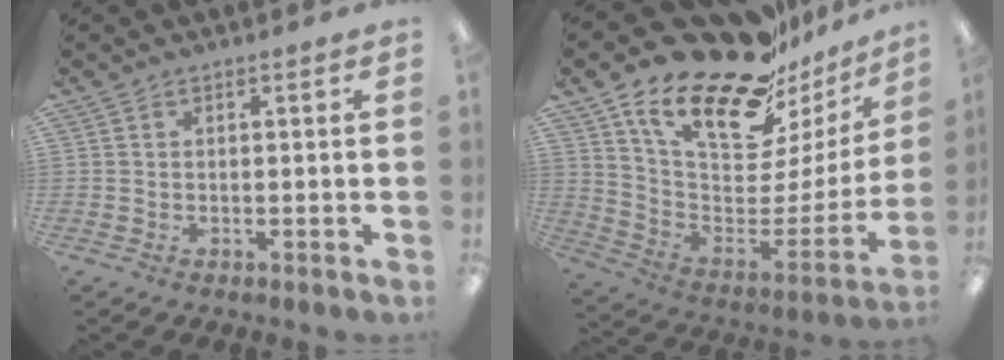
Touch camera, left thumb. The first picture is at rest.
{"total": 25.1, "force": [18.7, 10.2, 13.2], "torque": [-0.218, -0.132, 0.327]}